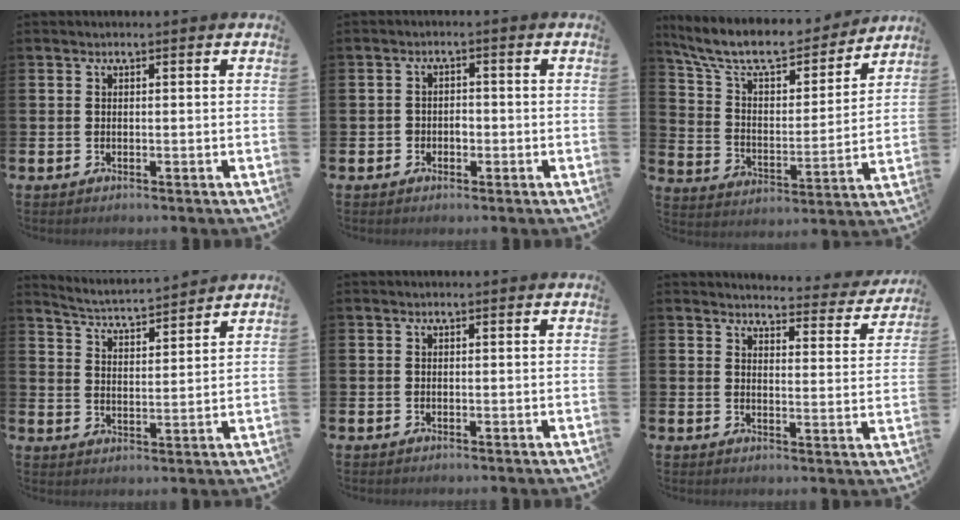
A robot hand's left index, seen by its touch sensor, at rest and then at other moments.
{"total": 1.7, "force": [-0.7, 1.4, 0.6], "torque": [-0.005, 0.000, -0.018]}
{"total": 10.4, "force": [9.2, 2.9, 3.9], "torque": [-0.116, -0.057, 0.157]}
{"total": 4.1, "force": [4.1, -0.1, 0.1], "torque": [-0.022, -0.035, 0.069]}
{"total": 0.0}
{"total": 3.6, "force": [3.5, 0.6, 0.5], "torque": [-0.011, -0.033, 0.054]}